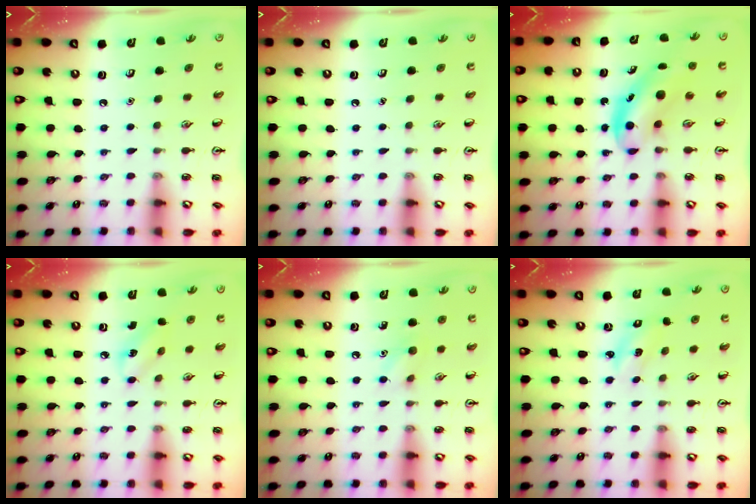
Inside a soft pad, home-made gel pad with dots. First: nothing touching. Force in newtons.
{"total": 0.0}
{"total": 5.5, "press": 5.5, "slide": 0.7}
{"total": 3.5, "press": 3.3, "slide": 1.2}
{"total": 6.6, "press": 6.4, "slide": 1.9}
{"total": 2.3, "press": 2.2, "slide": 0.4}